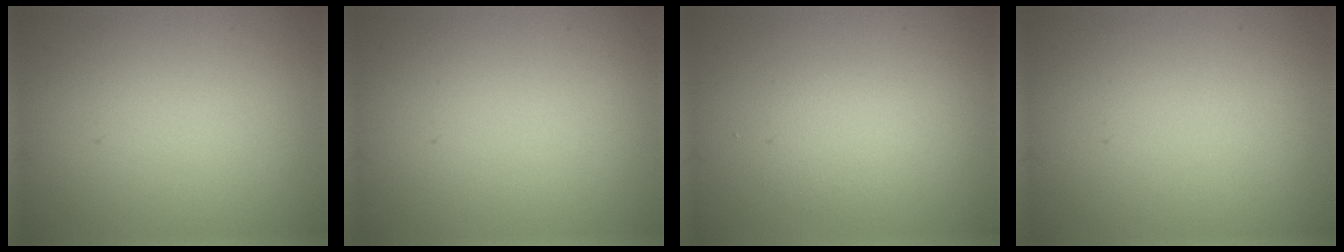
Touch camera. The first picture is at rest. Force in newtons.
{"total": 0.0}
{"total": 1.6, "press": 1.6, "slide": 0.1}
{"total": 0.0}